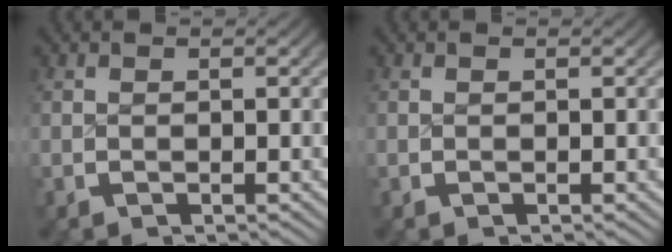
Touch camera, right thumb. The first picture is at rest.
{"total": 0.0}